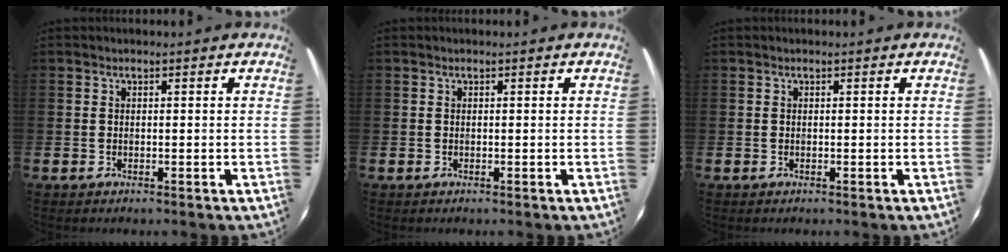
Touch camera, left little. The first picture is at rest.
{"total": 0.0}
{"total": 0.0}